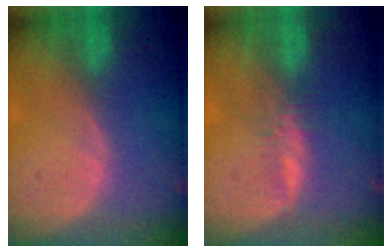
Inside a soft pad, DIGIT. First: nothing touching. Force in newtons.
{"total": 2.0, "press": 1.8, "slide": 0.6}